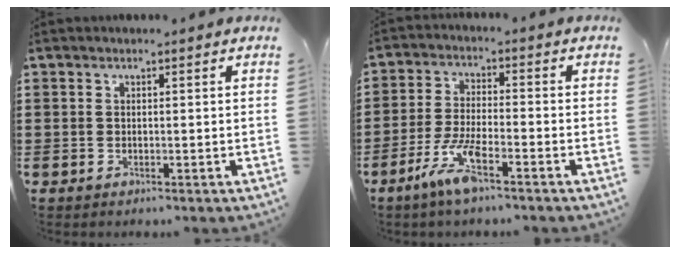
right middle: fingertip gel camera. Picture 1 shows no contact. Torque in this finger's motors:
{"motor_torque": [1.66, 0.48, 0.22, 0.05]}